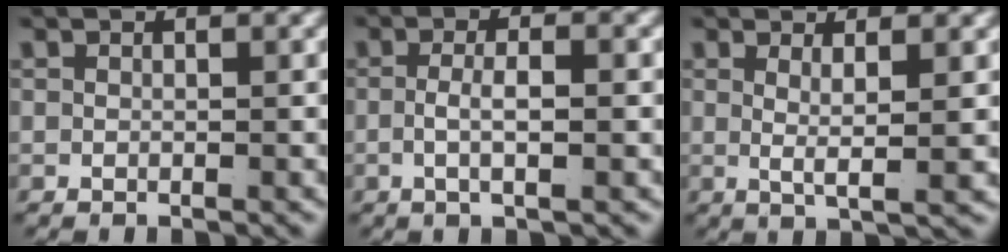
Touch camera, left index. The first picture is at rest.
{"total": 2.7, "force": [-0.7, 0.1, 2.6], "torque": [-0.052, -0.005, -0.007]}
{"total": 3.0, "force": [0.6, -0.3, 2.9], "torque": [-0.051, -0.011, 0.017]}